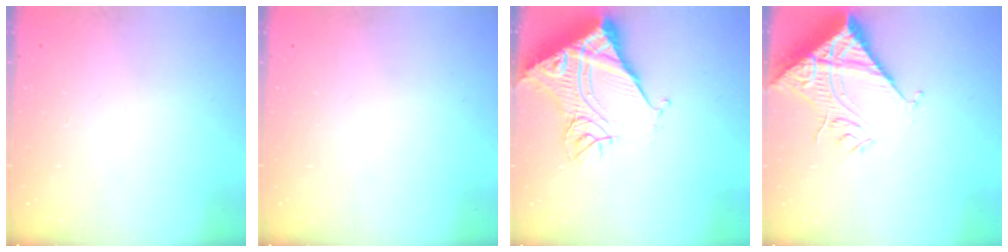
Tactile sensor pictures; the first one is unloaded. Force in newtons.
{"total": 0.0}
{"total": 17.3, "press": 17.2, "slide": 2.1}
{"total": 13.5, "press": 13.4, "slide": 1.7}